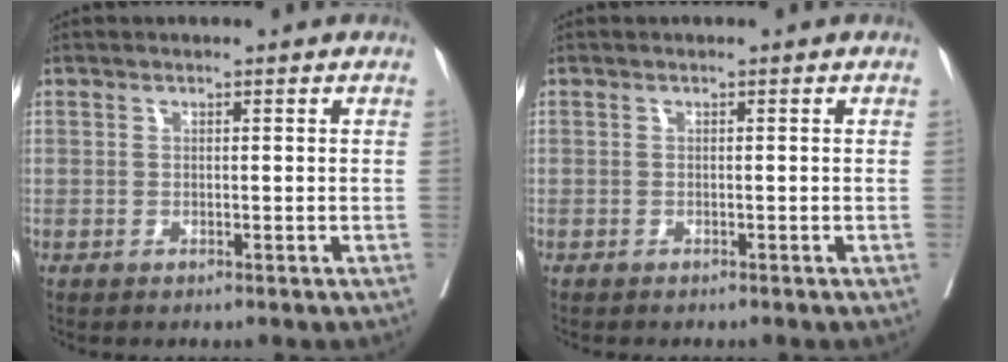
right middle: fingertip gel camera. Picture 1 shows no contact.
{"total": 1.4, "force": [-1.3, 0.3, 0.6], "torque": [-0.010, -0.003, -0.017]}